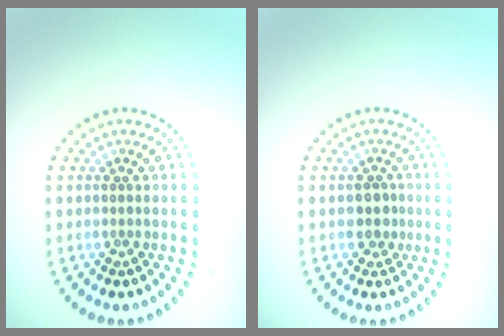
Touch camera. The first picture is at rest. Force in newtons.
{"total": 1.6, "press": 1.4, "slide": 0.8}